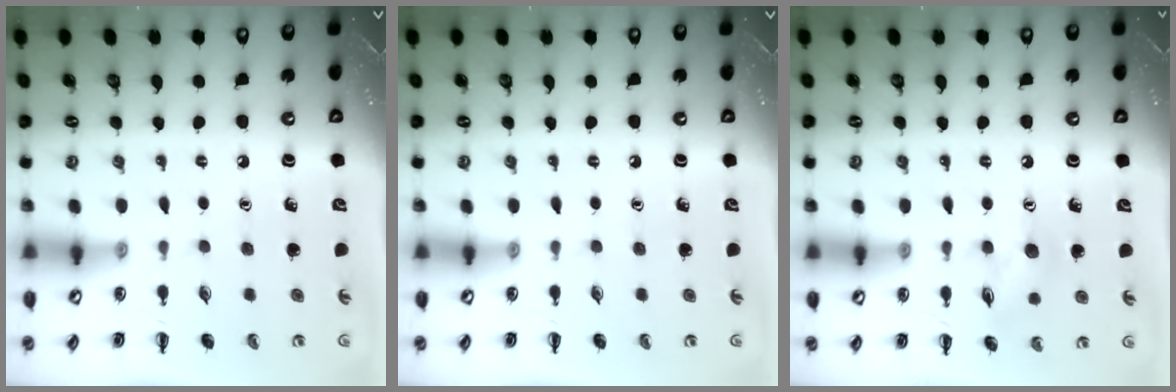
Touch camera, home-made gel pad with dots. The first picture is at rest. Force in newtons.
{"total": 0.0}
{"total": 7.7, "press": 7.7, "slide": 0.9}